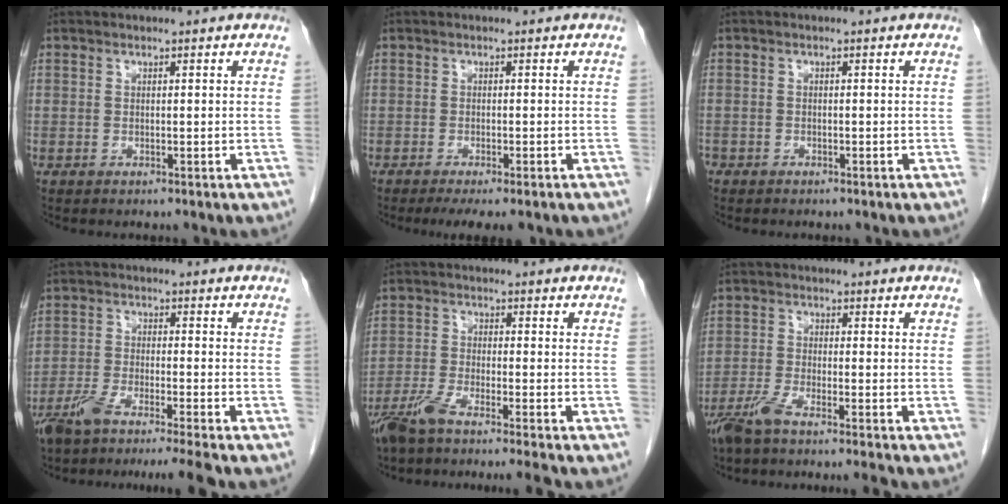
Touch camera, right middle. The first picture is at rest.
{"total": 5.7, "force": [-4.3, 1.1, 3.6], "torque": [-0.045, -0.012, -0.060]}
{"total": 1.2, "force": [-0.9, 0.8, 0.2], "torque": [-0.009, 0.002, -0.017]}
{"total": 9.8, "force": [-8.2, -1.0, 5.3], "torque": [-0.079, -0.020, -0.135]}
{"total": 7.6, "force": [-6.2, -1.0, 4.2], "torque": [-0.068, -0.018, -0.110]}
{"total": 5.7, "force": [-4.6, -0.7, 3.2], "torque": [-0.057, -0.011, -0.088]}